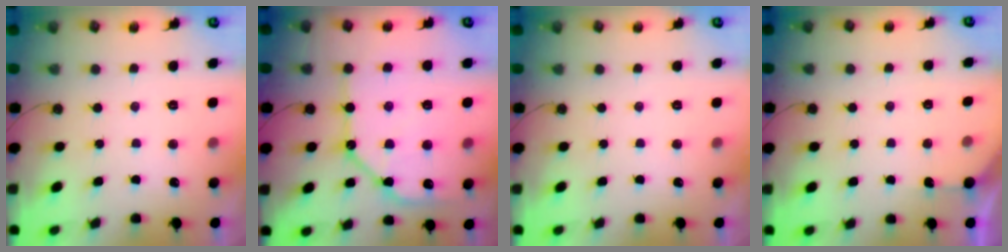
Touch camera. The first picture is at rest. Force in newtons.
{"total": 14.5, "press": 14.5, "slide": 1.5}
{"total": 0.0}
{"total": 2.3, "press": 2.3, "slide": 0.3}